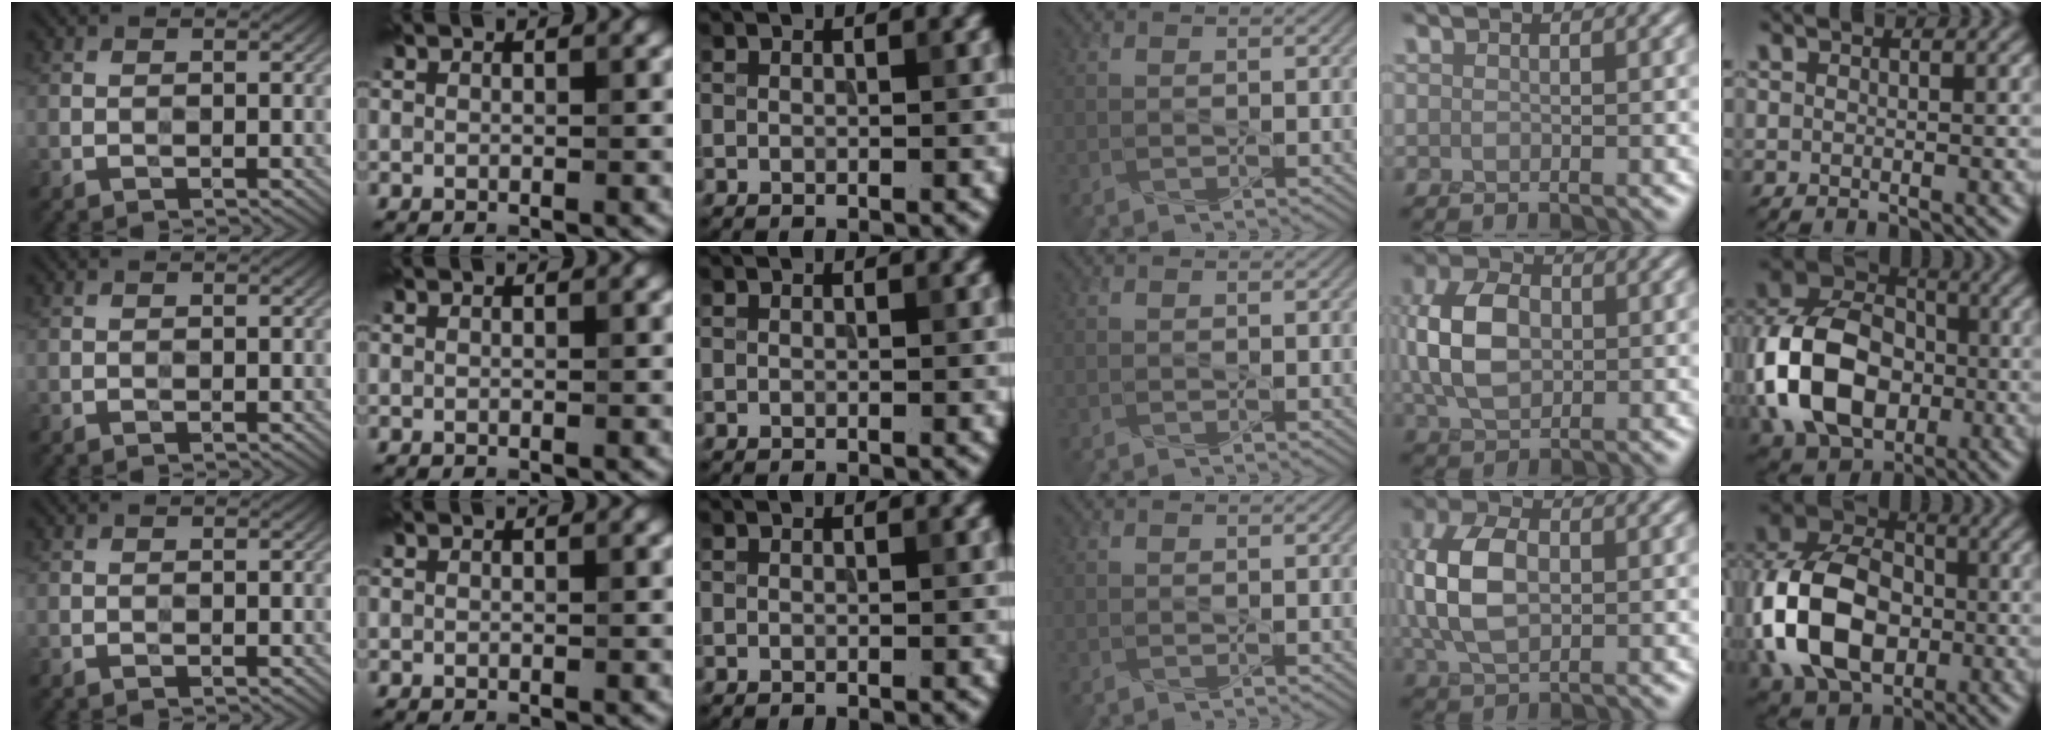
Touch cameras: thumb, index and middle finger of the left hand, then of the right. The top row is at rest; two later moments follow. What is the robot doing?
{"motion": "press", "object": "stapler"}